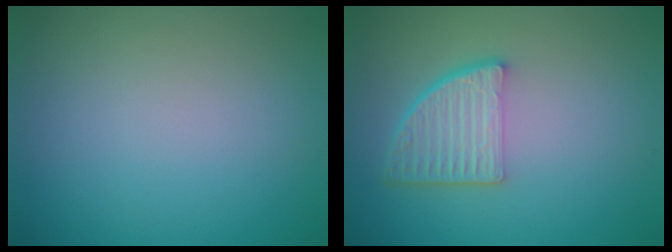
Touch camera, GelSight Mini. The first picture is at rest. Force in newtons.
{"total": 4.7, "press": 3.4, "slide": 3.3}